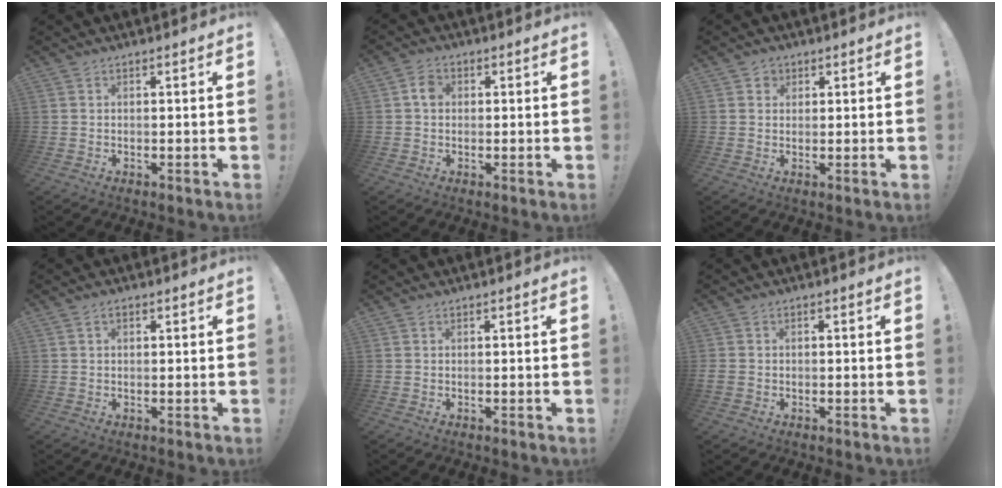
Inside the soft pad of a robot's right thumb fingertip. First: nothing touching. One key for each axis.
{"total": 3.6, "fx": 0.2, "fy": 2.8, "fz": 2.2, "tx": -0.038, "ty": 0.010, "tz": 0.004}
{"total": 2.6, "fx": 1.2, "fy": 2.3, "fz": 0.3, "tx": 0.002, "ty": -0.004, "tz": 0.020}
{"total": 1.1, "fx": 0.2, "fy": 0.8, "fz": 0.7, "tx": -0.014, "ty": 0.004, "tz": 0.005}
{"total": 0.0}
{"total": 1.8, "fx": -1.1, "fy": 1.2, "fz": 0.9, "tx": -0.014, "ty": 0.007, "tz": -0.019}